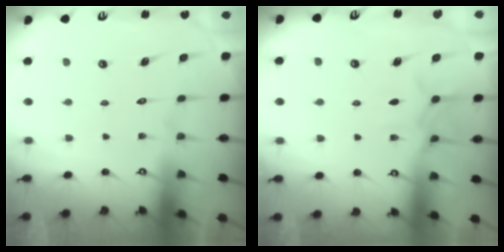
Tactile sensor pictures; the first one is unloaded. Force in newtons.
{"total": 7.9, "press": 7.8, "slide": 0.7}